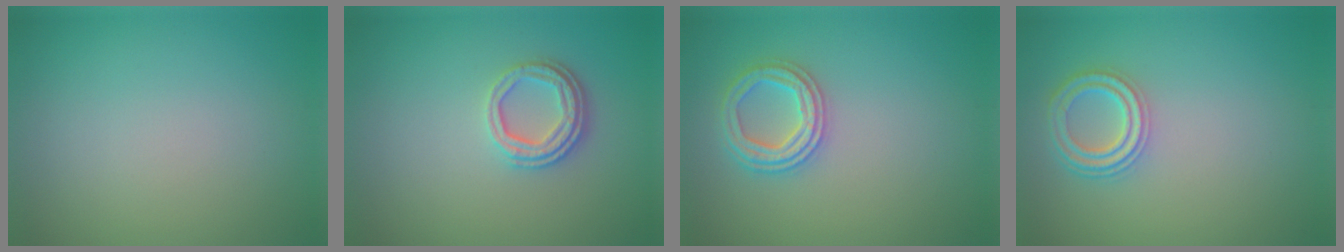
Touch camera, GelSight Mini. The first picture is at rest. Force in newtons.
{"total": 3.1, "press": 2.5, "slide": 1.9}
{"total": 3.1, "press": 3.1, "slide": 0.7}
{"total": 3.5, "press": 2.9, "slide": 2.0}